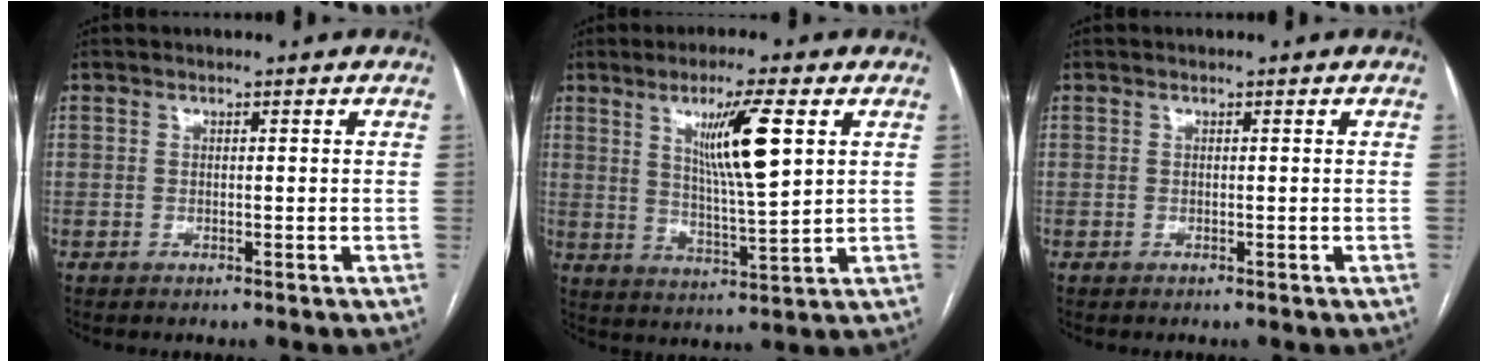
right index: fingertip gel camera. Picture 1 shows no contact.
{"total": 10.0, "force": [3.7, 0.4, 9.3], "torque": [-0.163, -0.007, 0.066]}
{"total": 0.0}